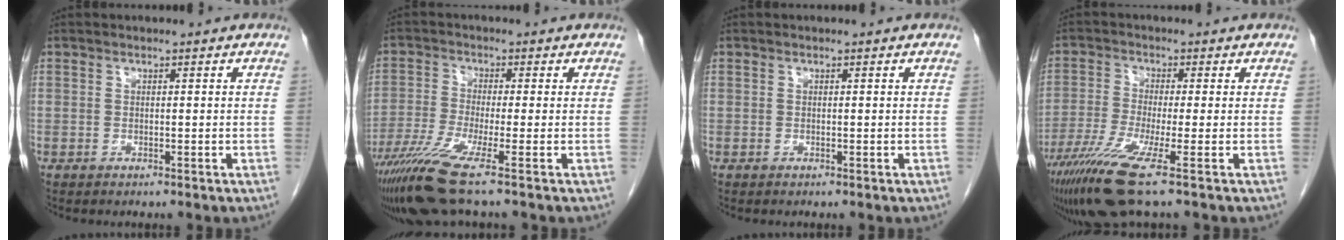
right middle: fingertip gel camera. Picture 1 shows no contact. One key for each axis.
{"total": 8.5, "fx": -5.4, "fy": -0.6, "fz": 6.4, "tx": -0.129, "ty": -0.028, "tz": -0.103}
{"total": 0.0}
{"total": 9.1, "fx": -5.2, "fy": -0.3, "fz": 7.4, "tx": -0.144, "ty": -0.029, "tz": -0.098}